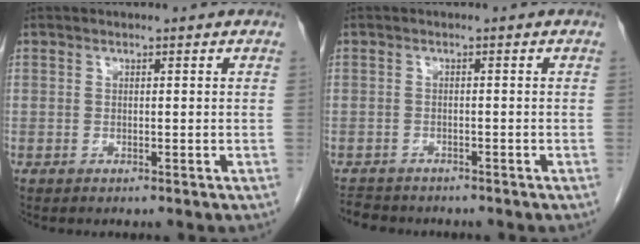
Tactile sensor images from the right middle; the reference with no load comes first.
{"total": 4.2, "force": [-3.9, 1.4, 0.8], "torque": [-0.017, -0.011, -0.060]}